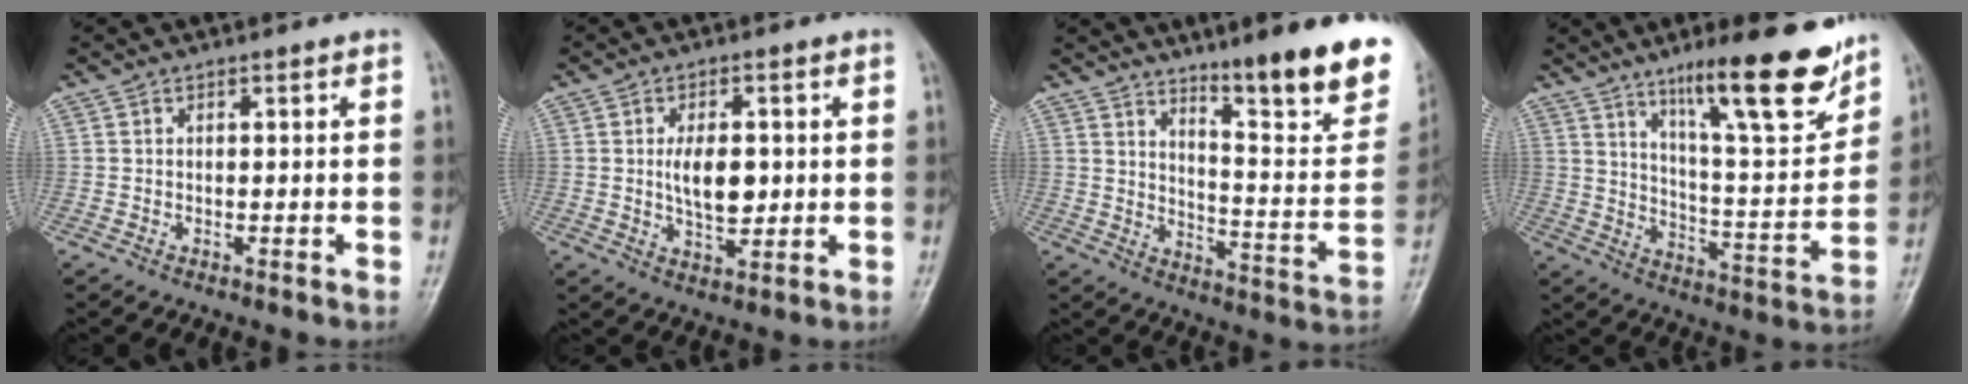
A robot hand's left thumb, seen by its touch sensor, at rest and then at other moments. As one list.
[{"total": 7.5, "force": [0.5, 4.0, 6.3], "torque": [-0.096, -0.009, 0.011]}, {"total": 20.0, "force": [13.2, 3.3, 14.6], "torque": [-0.163, -0.087, 0.197]}, {"total": 19.3, "force": [12.9, 3.9, 13.9], "torque": [-0.173, -0.075, 0.204]}]